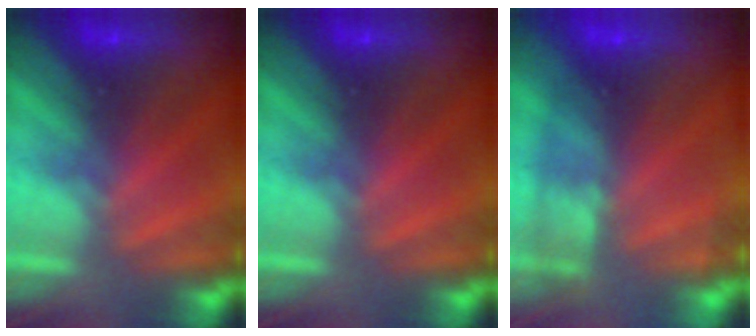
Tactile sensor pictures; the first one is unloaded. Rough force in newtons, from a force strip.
{"total": 0.0}
{"total": 2.4}